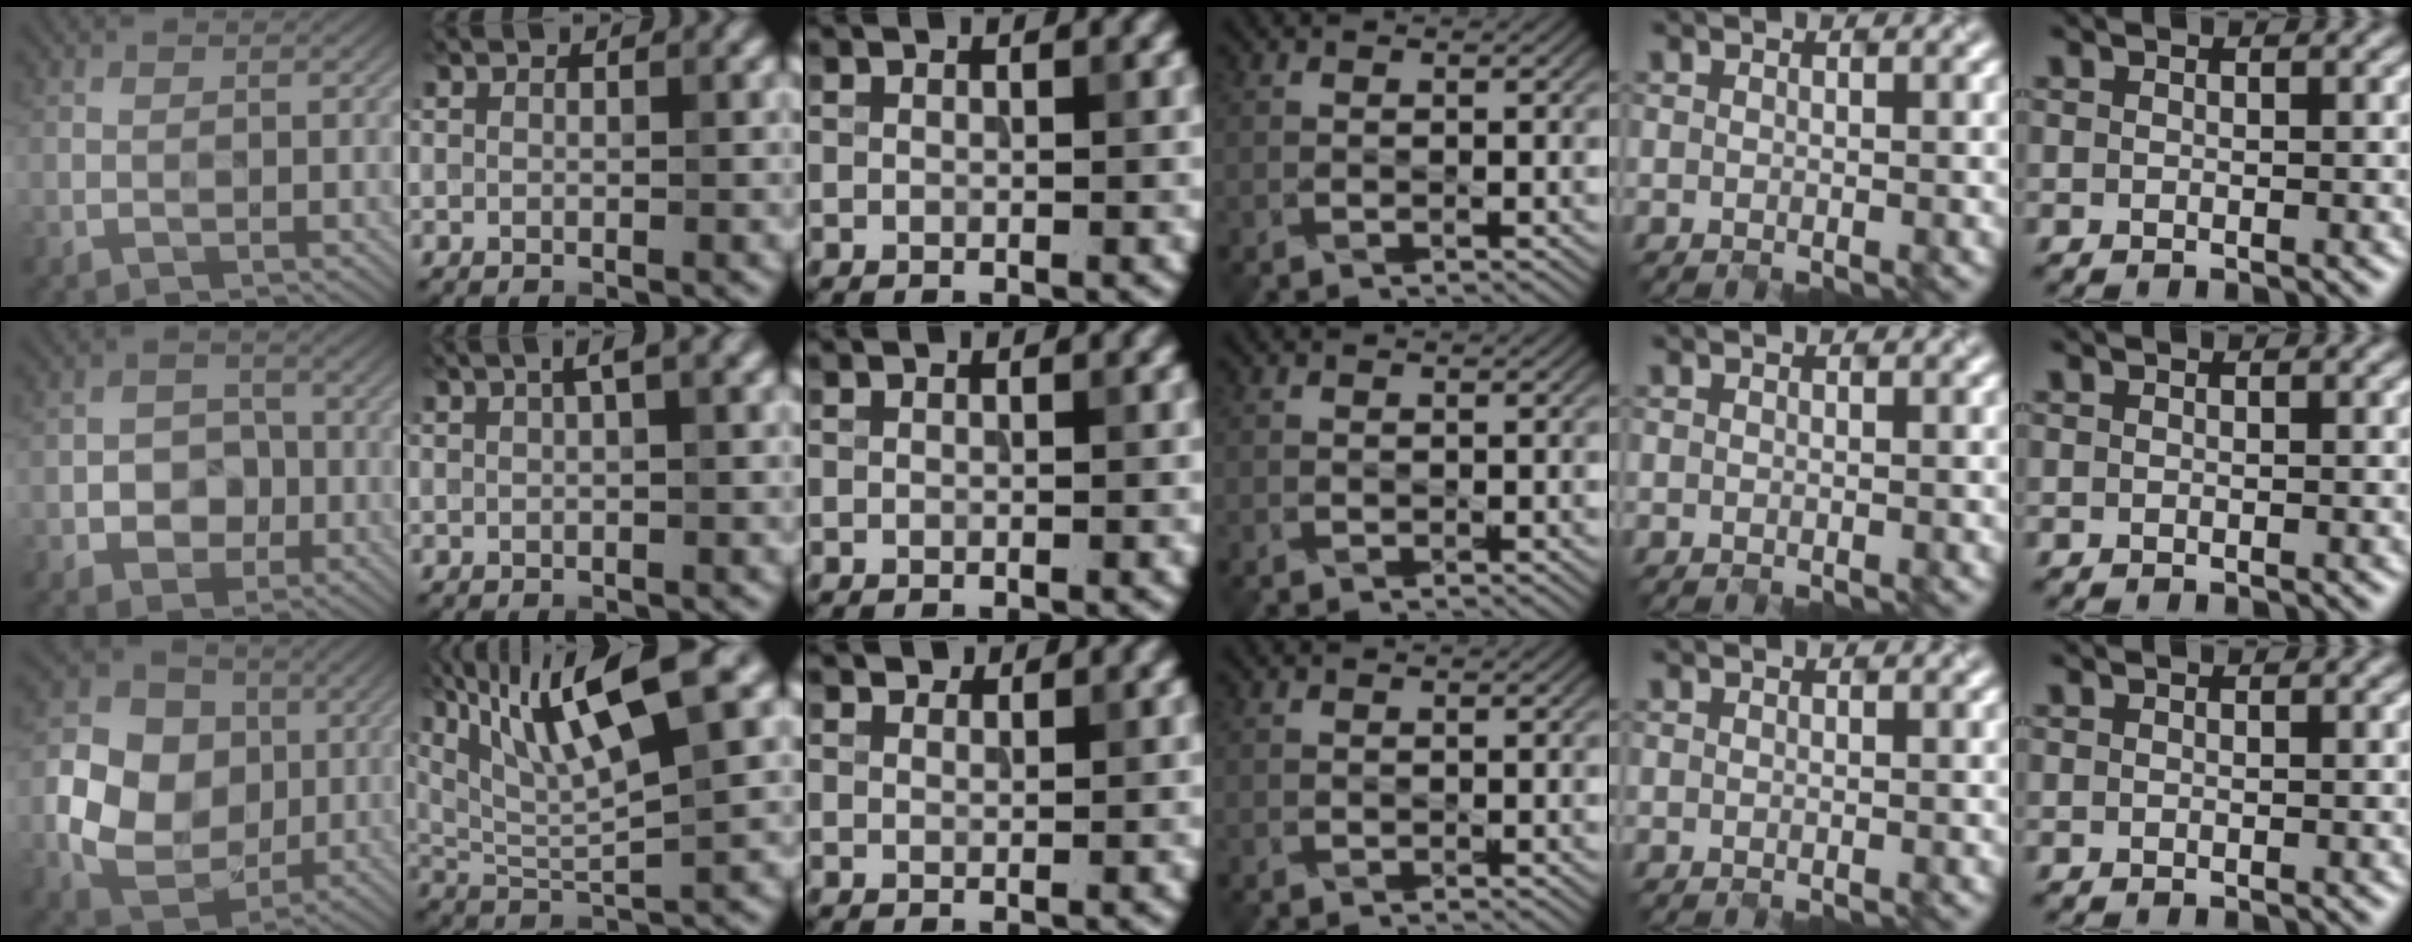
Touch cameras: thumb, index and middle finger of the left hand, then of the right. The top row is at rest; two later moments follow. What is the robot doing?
{"motion": "close", "object": "folder"}